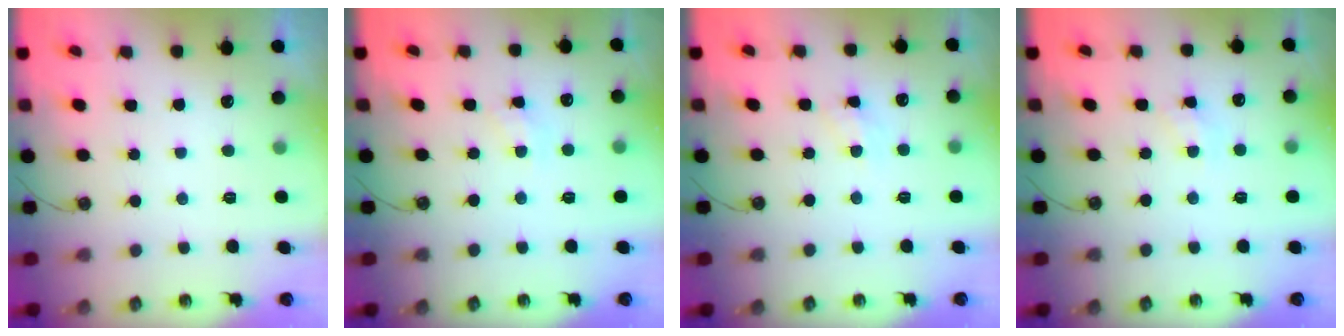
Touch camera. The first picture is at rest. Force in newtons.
{"total": 3.3, "press": 3.2, "slide": 0.5}
{"total": 4.8, "press": 4.7, "slide": 0.7}
{"total": 3.3, "press": 3.2, "slide": 0.5}